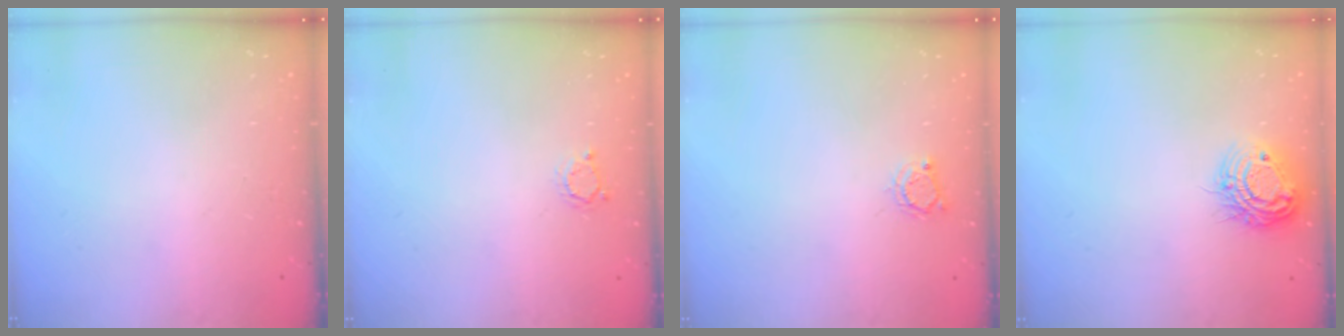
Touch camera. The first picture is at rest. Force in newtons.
{"total": 2.5, "press": 2.5, "slide": 0.4}
{"total": 2.9, "press": 2.8, "slide": 0.4}
{"total": 12.2, "press": 12.2, "slide": 0.9}